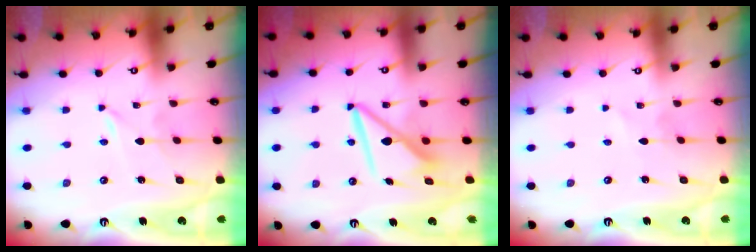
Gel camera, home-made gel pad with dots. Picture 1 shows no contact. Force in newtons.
{"total": 8.6, "press": 8.6, "slide": 0.7}
{"total": 1.2, "press": 1.2, "slide": 0.2}